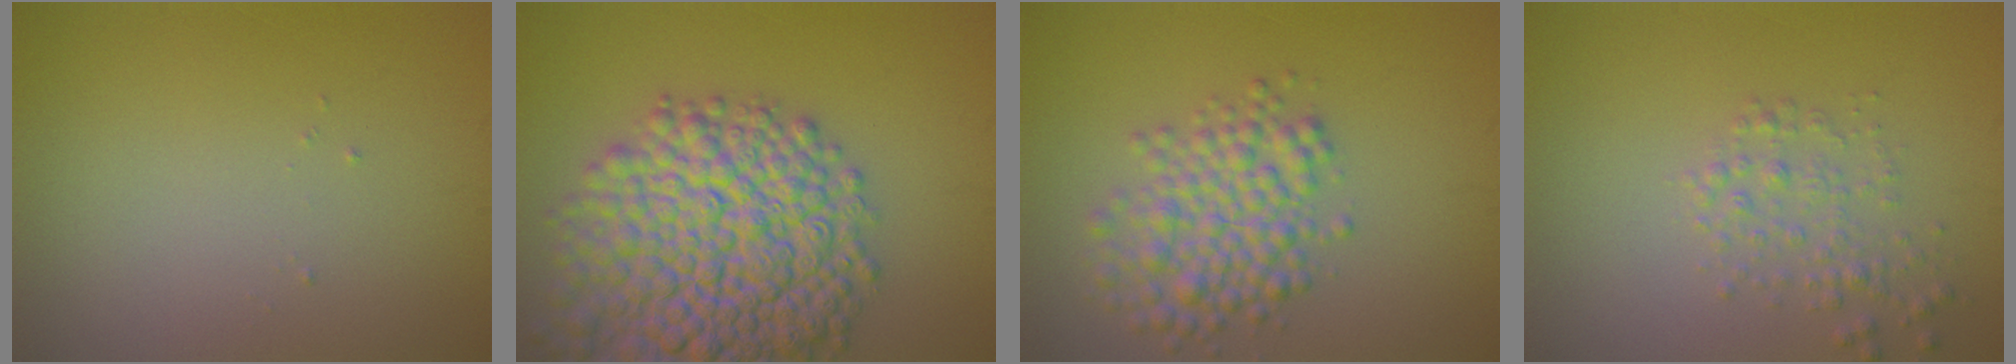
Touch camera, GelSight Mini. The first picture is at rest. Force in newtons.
{"total": 13.5, "press": 13.5, "slide": 0.6}
{"total": 4.9, "press": 4.9, "slide": 0.1}
{"total": 2.1, "press": 2.1, "slide": 0.1}